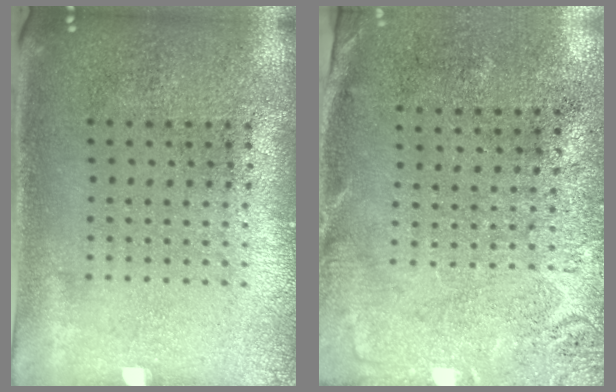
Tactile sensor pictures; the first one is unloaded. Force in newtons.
{"total": 2.6, "press": 2.2, "slide": 1.4}